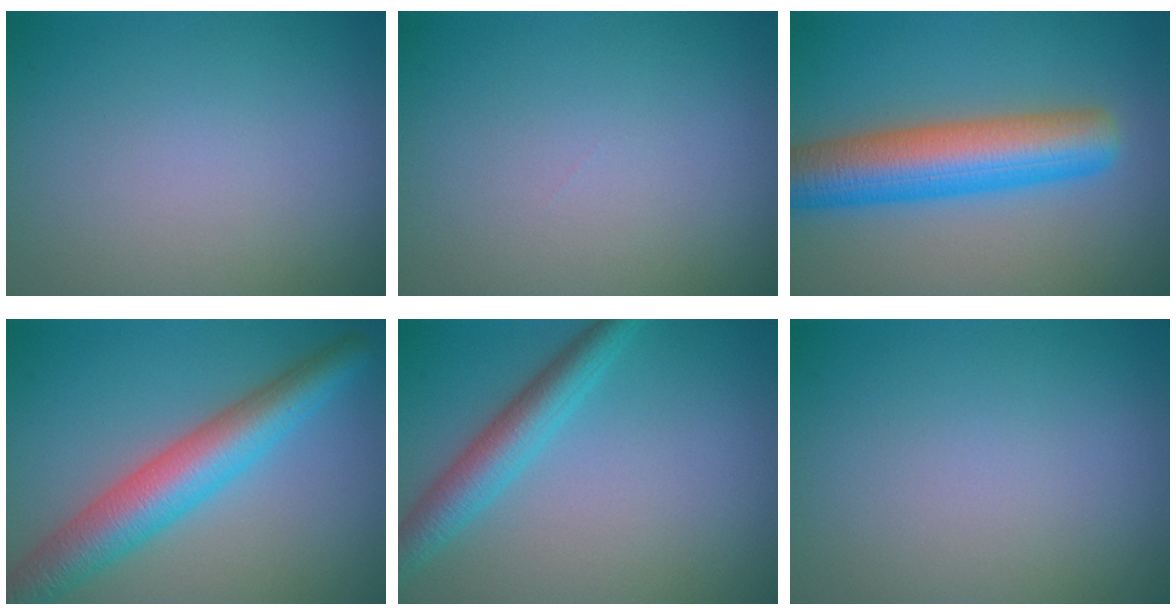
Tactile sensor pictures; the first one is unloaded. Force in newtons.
{"total": 0.0}
{"total": 8.1, "press": 8.1, "slide": 0.3}
{"total": 6.6, "press": 6.6, "slide": 0.0}
{"total": 3.8, "press": 3.8, "slide": 0.1}
{"total": 0.0}